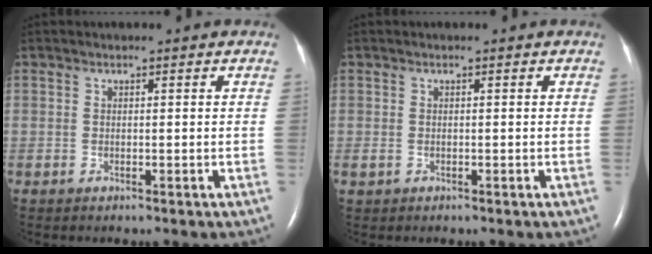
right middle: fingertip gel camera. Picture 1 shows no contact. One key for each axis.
{"total": 0.8, "fx": -0.2, "fy": 0.6, "fz": 0.5, "tx": -0.015, "ty": 0.000, "tz": -0.002}